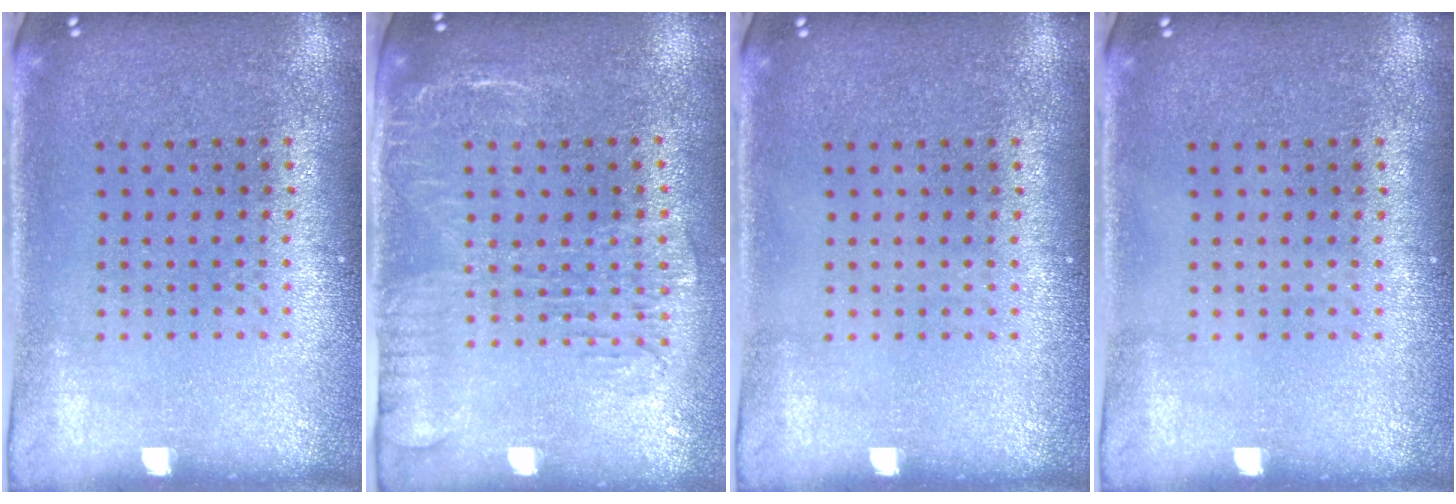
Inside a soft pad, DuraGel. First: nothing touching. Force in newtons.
{"total": 2.0, "press": 1.6, "slide": 1.2}
{"total": 0.0}
{"total": 0.0}